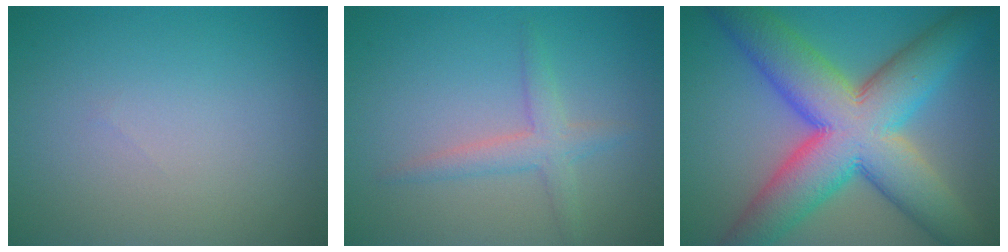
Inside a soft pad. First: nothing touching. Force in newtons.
{"total": 2.4, "press": 2.4, "slide": 0.1}
{"total": 13.6, "press": 13.6, "slide": 0.4}